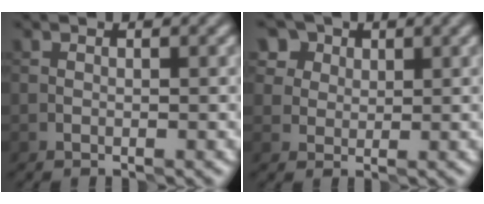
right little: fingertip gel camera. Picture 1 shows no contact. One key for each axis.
{"total": 6.1, "fx": 3.6, "fy": 4.4, "fz": 2.2, "tx": -0.038, "ty": 0.014, "tz": 0.053}